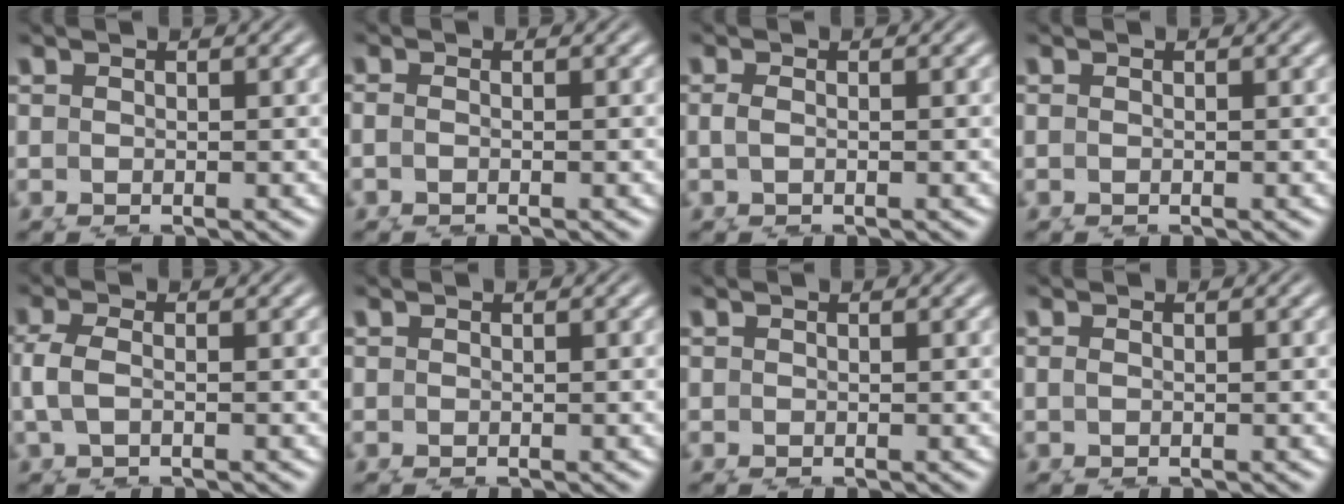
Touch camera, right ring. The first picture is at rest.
{"total": 0.8, "force": [0.0, 0.0, 0.8], "torque": [-0.019, -0.006, 0.003]}
{"total": 0.9, "force": [0.2, -0.3, 0.8], "torque": [-0.020, -0.010, 0.011]}
{"total": 0.0}
{"total": 2.7, "force": [0.6, 1.5, 2.1], "torque": [-0.062, -0.012, 0.018]}
{"total": 0.0}
{"total": 0.0}
{"total": 0.7, "force": [0.1, -0.7, 0.2], "torque": [-0.004, -0.006, 0.006]}